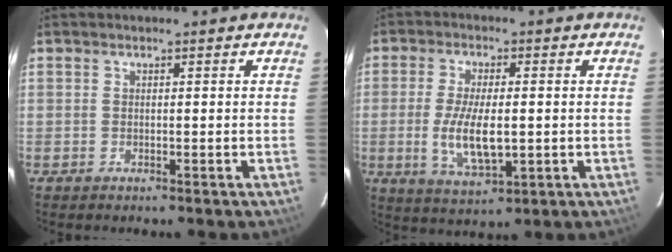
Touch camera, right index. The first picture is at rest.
{"total": 9.5, "force": [-1.2, 3.6, 8.8], "torque": [-0.173, -0.014, -0.018]}